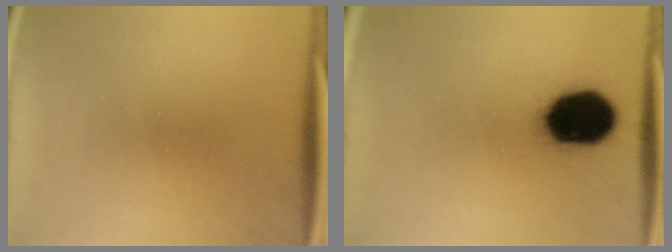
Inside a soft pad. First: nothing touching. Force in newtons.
{"total": 17.4}